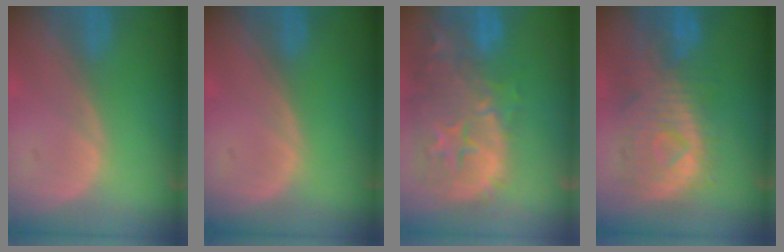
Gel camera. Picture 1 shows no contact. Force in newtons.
{"total": 0.0}
{"total": 15.3, "press": 12.2, "slide": 9.2}
{"total": 10.6, "press": 9.5, "slide": 4.8}